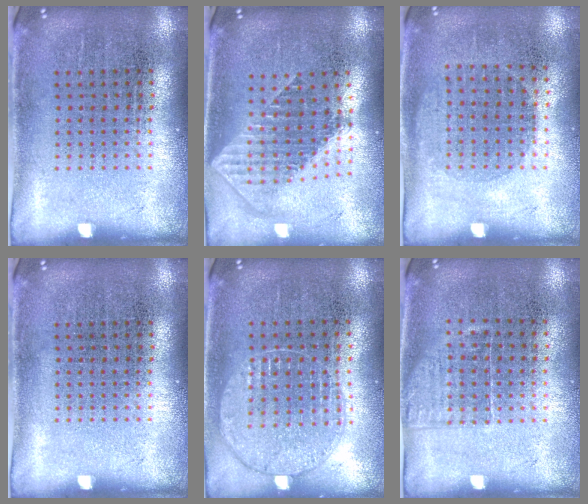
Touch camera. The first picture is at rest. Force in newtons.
{"total": 1.8, "press": 1.5, "slide": 1.0}
{"total": 1.0, "press": 0.9, "slide": 0.4}
{"total": 0.0}
{"total": 1.0, "press": 0.9, "slide": 0.2}
{"total": 1.2, "press": 1.0, "slide": 0.7}